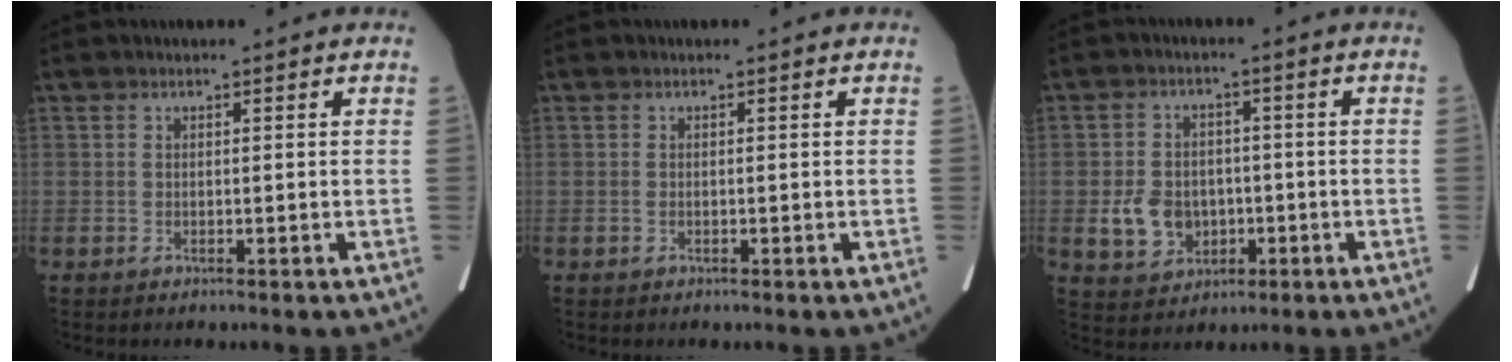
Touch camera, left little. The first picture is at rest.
{"total": 0.0}
{"total": 6.7, "force": [-1.3, 5.7, 3.2], "torque": [-0.063, 0.008, -0.007]}